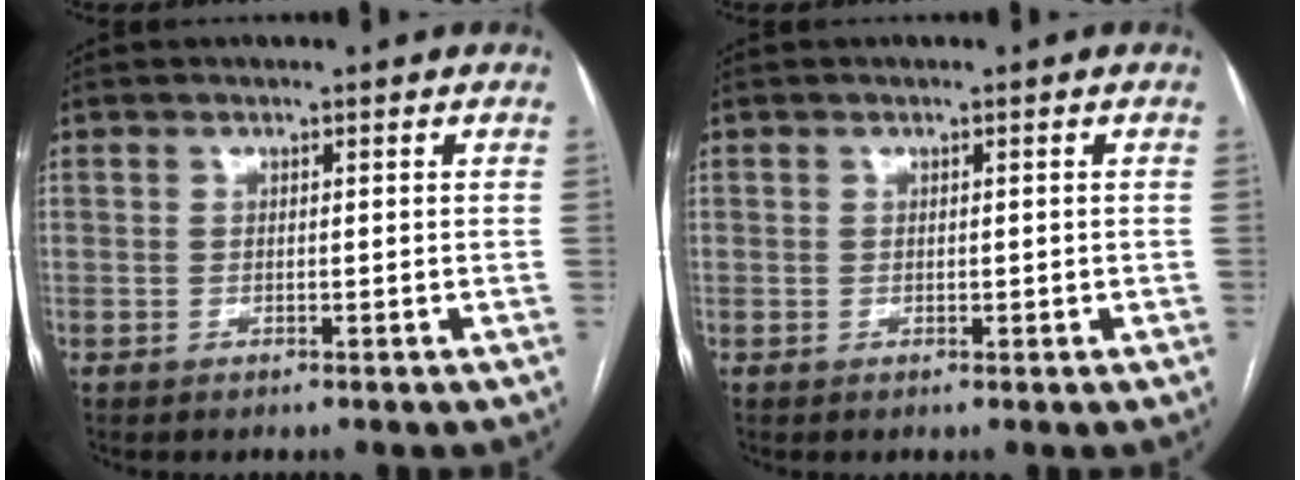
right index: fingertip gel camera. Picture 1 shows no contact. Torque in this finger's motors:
{"motor_torque": [-0.35, 0.61, 0.00, 0.04]}